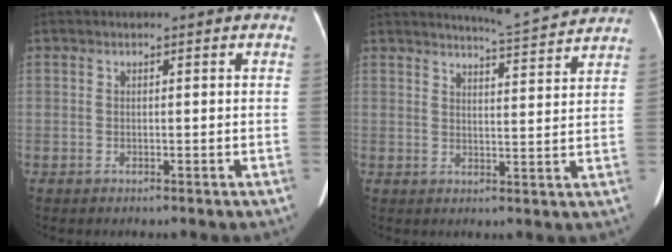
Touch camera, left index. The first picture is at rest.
{"total": 8.1, "force": [7.9, -0.8, 1.7], "torque": [-0.043, -0.005, 0.104]}